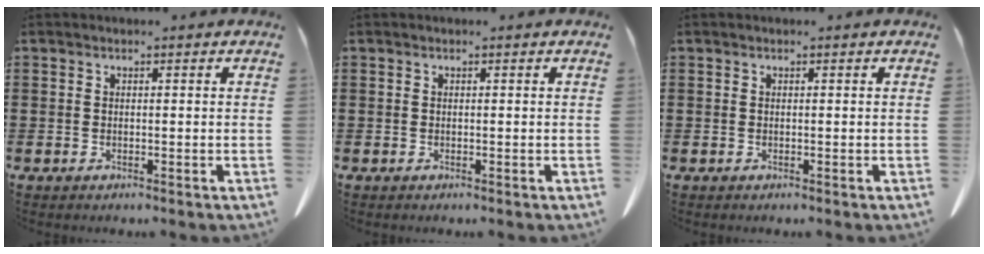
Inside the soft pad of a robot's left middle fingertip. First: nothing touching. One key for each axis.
{"total": 0.0}
{"total": 0.0}